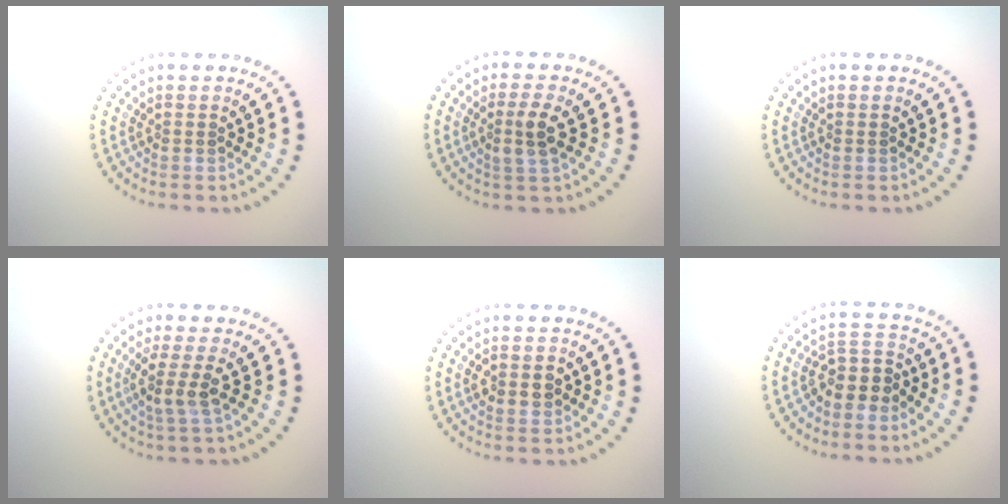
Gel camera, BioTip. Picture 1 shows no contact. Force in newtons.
{"total": 2.6, "press": 2.4, "slide": 1.1}
{"total": 0.0}
{"total": 2.7, "press": 2.0, "slide": 1.8}
{"total": 1.9, "press": 1.9, "slide": 0.0}
{"total": 2.9, "press": 2.3, "slide": 1.6}